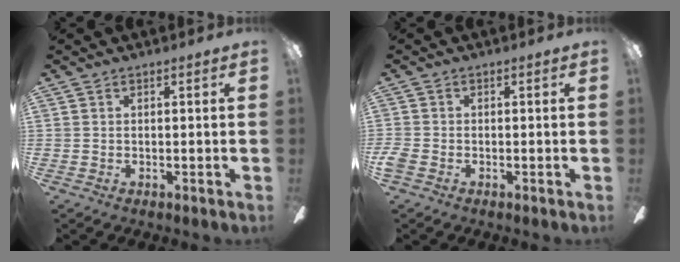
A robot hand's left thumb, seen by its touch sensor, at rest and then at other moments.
{"total": 1.9, "force": [-0.9, 1.1, 1.3], "torque": [-0.034, -0.001, -0.020]}